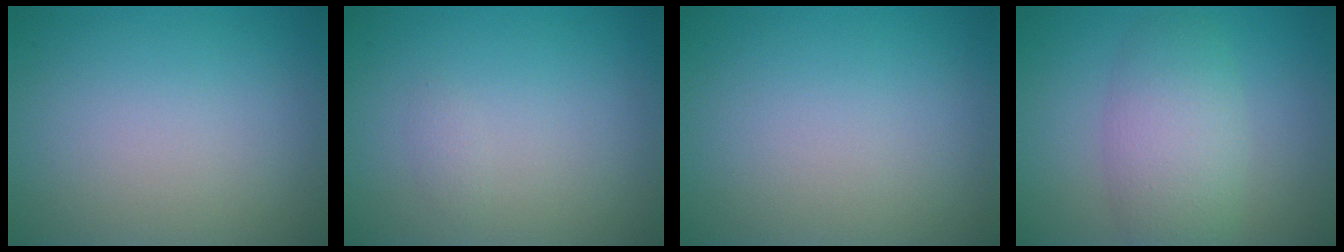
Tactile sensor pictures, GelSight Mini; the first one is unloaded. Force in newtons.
{"total": 0.6, "press": 0.6, "slide": 0.0}
{"total": 0.0}
{"total": 5.1, "press": 5.1, "slide": 0.1}